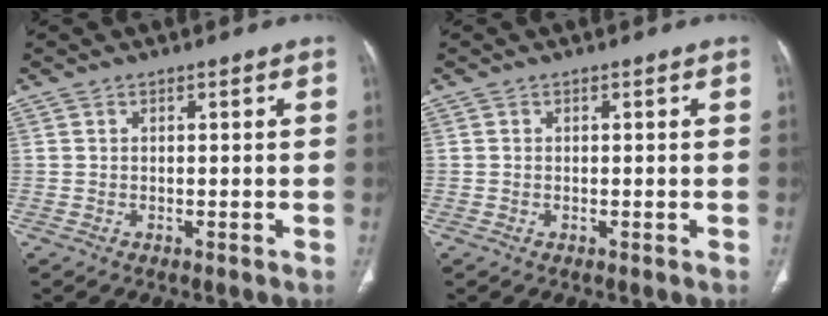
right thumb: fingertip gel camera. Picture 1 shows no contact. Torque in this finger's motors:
{"motor_torque": [0.37, 0.02, -0.37, 0.12, 0.04]}